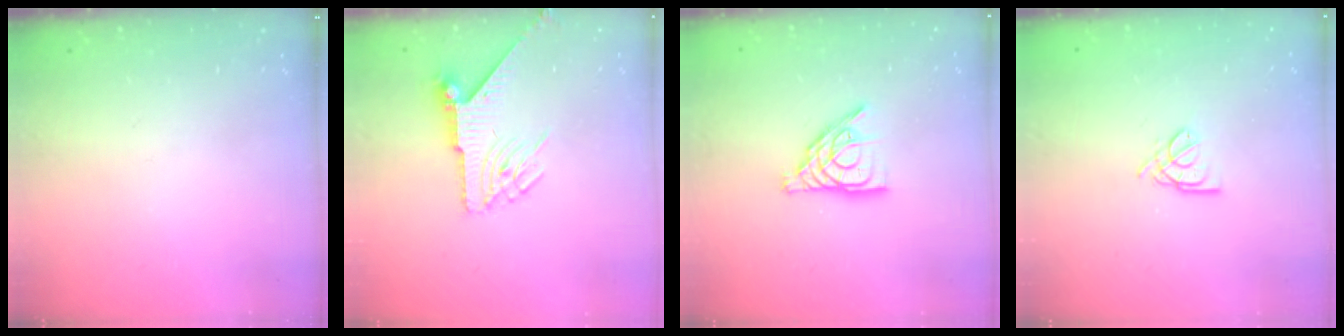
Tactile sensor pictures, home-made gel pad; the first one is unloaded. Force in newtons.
{"total": 6.2, "press": 6.2, "slide": 0.2}
{"total": 10.4, "press": 10.4, "slide": 1.2}
{"total": 3.0, "press": 2.9, "slide": 0.5}